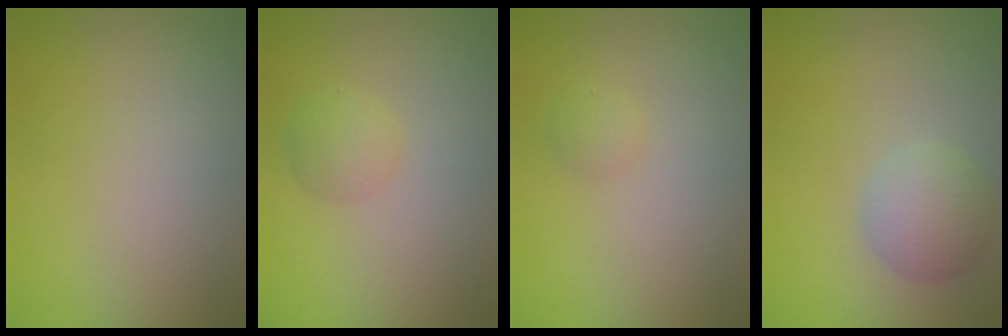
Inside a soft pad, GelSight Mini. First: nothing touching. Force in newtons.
{"total": 1.6, "press": 1.6, "slide": 0.0}
{"total": 0.9, "press": 0.9, "slide": 0.1}
{"total": 3.0, "press": 3.0, "slide": 0.0}